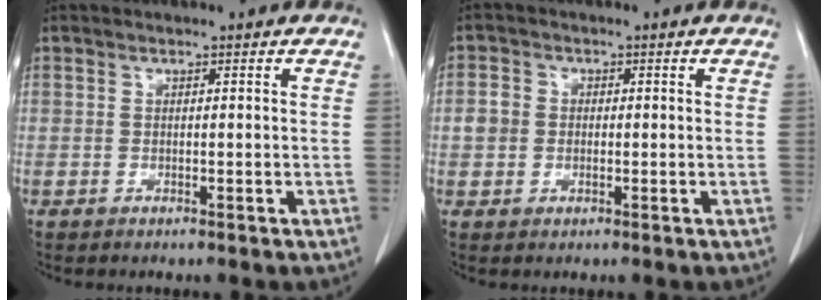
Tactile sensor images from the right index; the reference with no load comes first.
{"total": 3.1, "force": [0.0, 2.8, 1.3], "torque": [-0.028, 0.012, -0.001]}